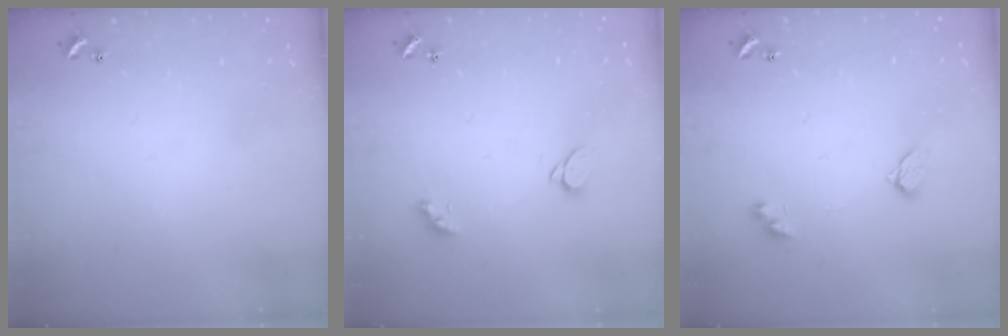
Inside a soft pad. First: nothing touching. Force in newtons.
{"total": 1.9, "press": 1.8, "slide": 0.5}
{"total": 4.1, "press": 4.1, "slide": 0.3}